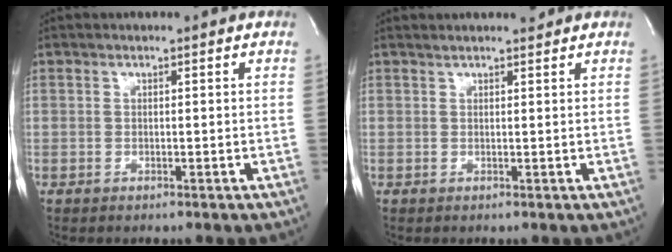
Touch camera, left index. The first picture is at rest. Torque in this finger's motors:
{"motor_torque": [0.00, 0.00, 0.00, 0.00]}